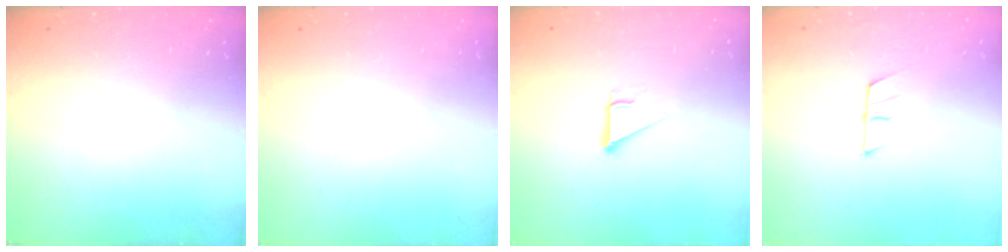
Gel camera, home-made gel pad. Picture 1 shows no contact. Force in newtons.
{"total": 0.0}
{"total": 3.0, "press": 3.0, "slide": 0.1}
{"total": 7.1, "press": 7.1, "slide": 0.6}